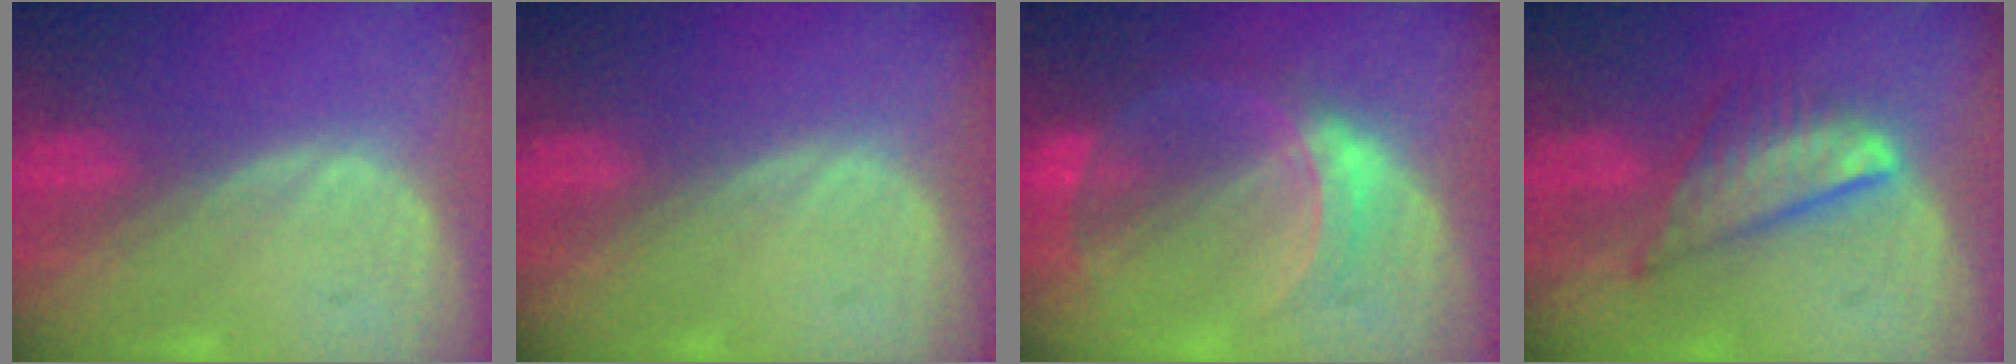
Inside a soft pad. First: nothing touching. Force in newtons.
{"total": 0.0}
{"total": 6.8, "press": 6.0, "slide": 3.2}
{"total": 7.5, "press": 6.5, "slide": 3.7}